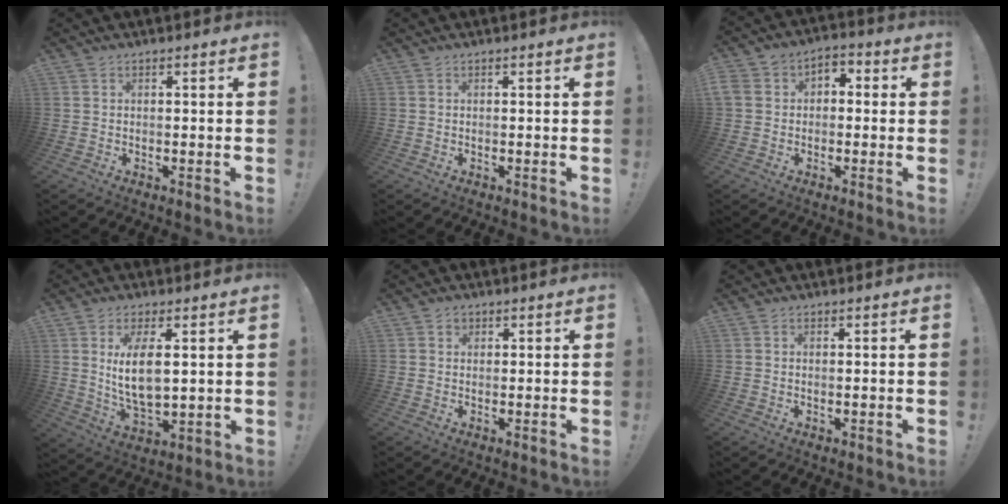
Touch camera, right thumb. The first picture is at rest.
{"total": 0.0}
{"total": 6.6, "force": [-3.2, 5.3, 2.3], "torque": [-0.045, 0.035, -0.060]}
{"total": 10.9, "force": [3.0, 4.9, 9.3], "torque": [-0.183, -0.024, 0.049]}
{"total": 1.7, "force": [0.9, 1.4, 0.2], "torque": [0.010, -0.005, 0.014]}
{"total": 0.0}